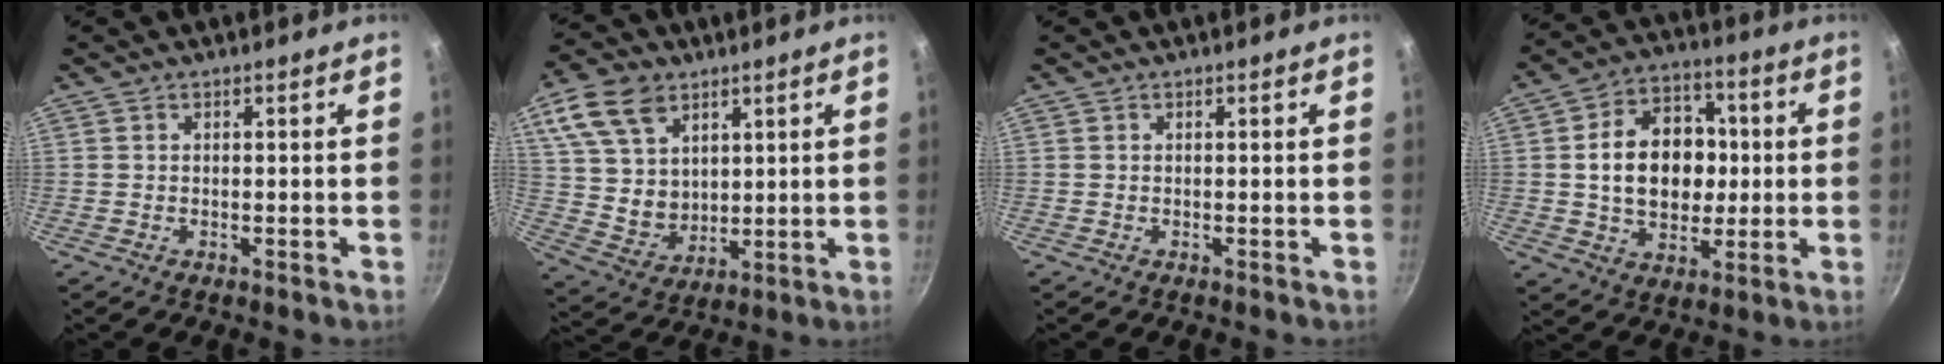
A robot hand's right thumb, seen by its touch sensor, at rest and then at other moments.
{"total": 14.6, "force": [6.9, 10.5, 7.5], "torque": [-0.116, -0.021, 0.143]}
{"total": 0.0}
{"total": 16.0, "force": [0.8, 12.1, 10.5], "torque": [-0.130, 0.022, 0.011]}